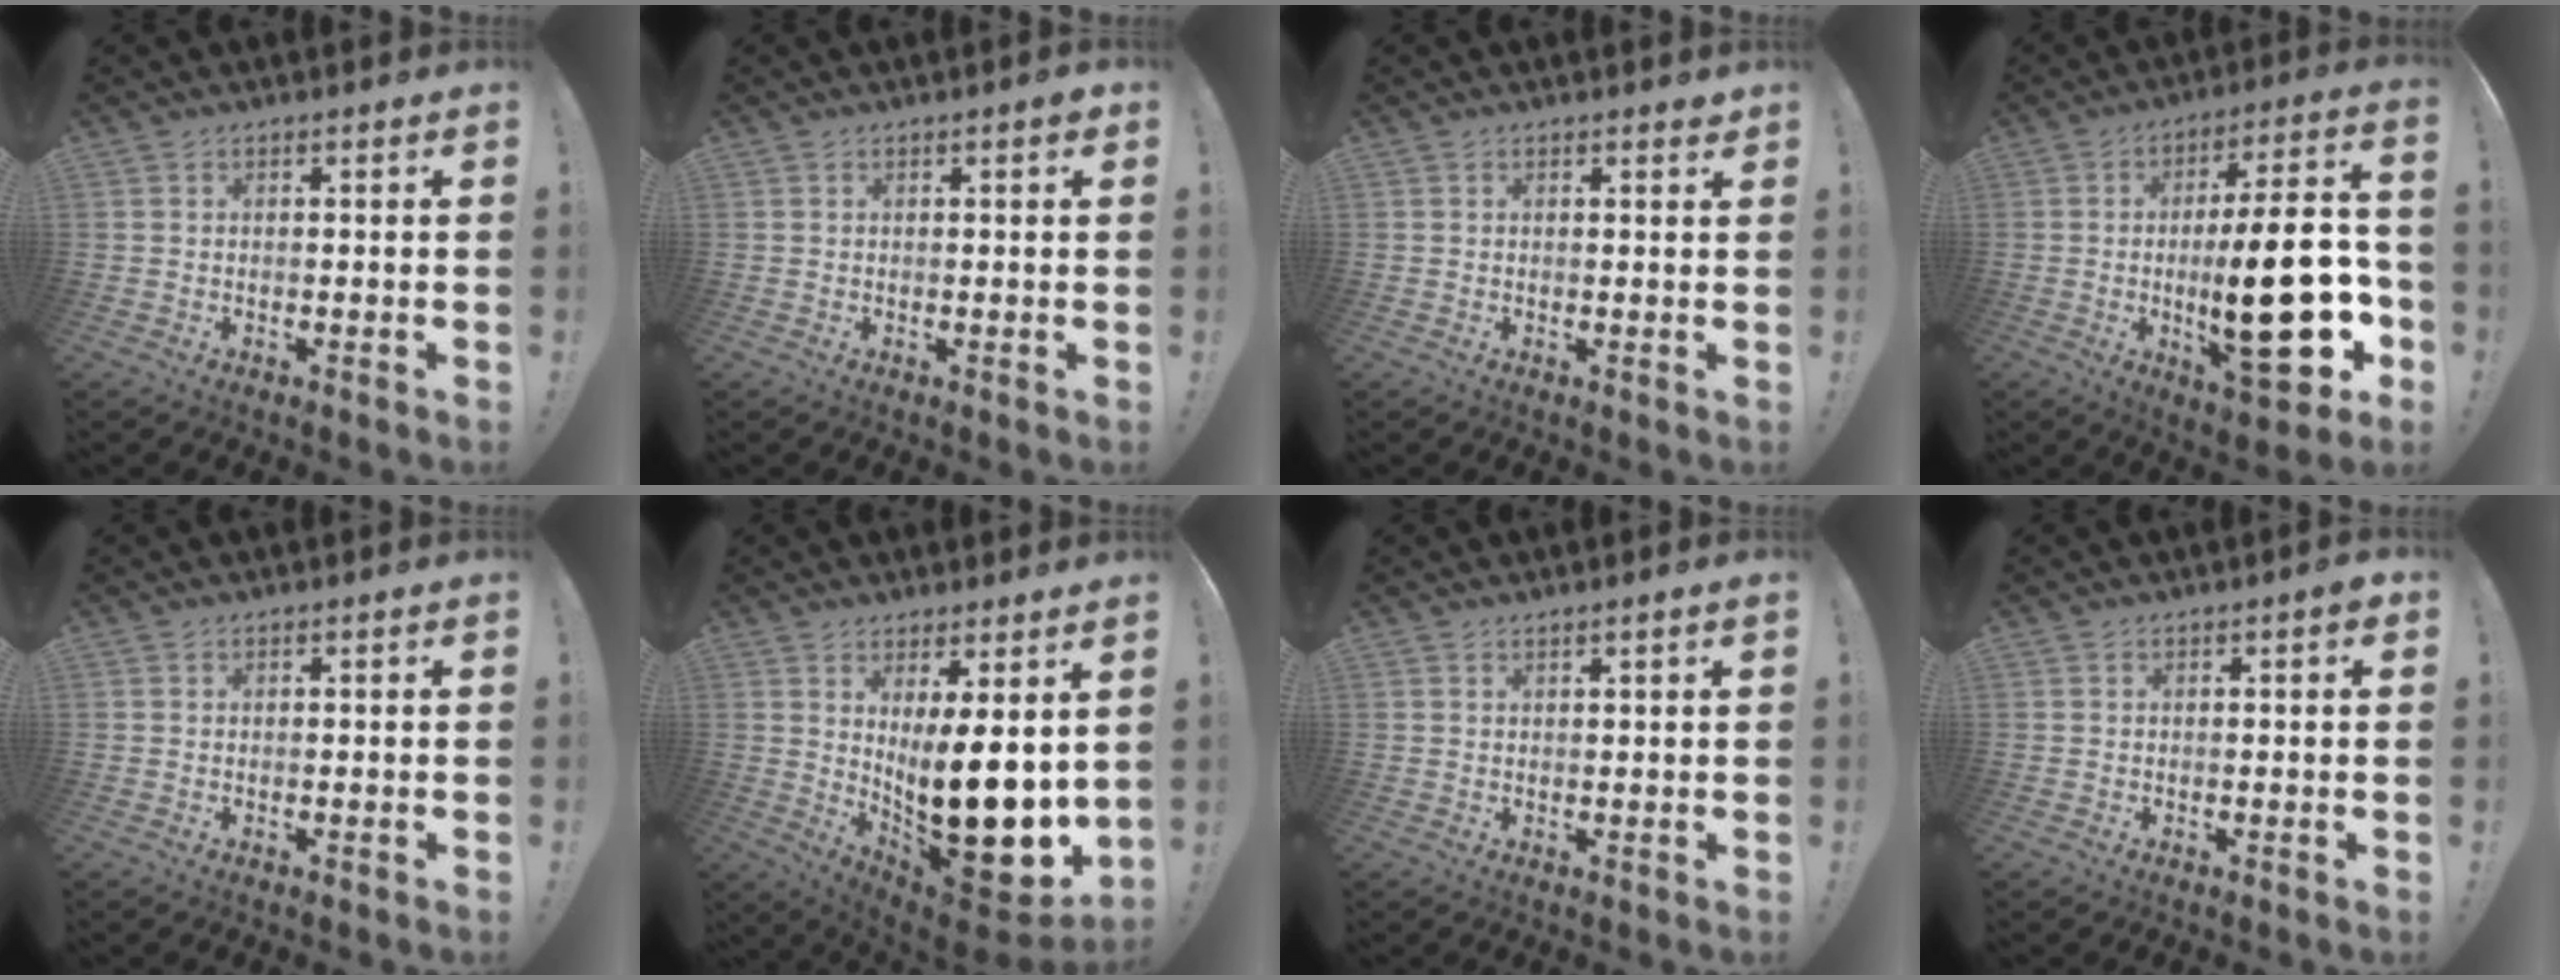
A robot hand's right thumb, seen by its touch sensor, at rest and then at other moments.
{"total": 1.0, "force": [0.4, 0.1, 0.9], "torque": [-0.005, -0.004, 0.004]}
{"total": 0.9, "force": [0.8, 0.3, 0.4], "torque": [0.013, -0.009, 0.010]}
{"total": 26.5, "force": [-4.0, 8.2, 24.9], "torque": [-0.392, 0.001, -0.059]}
{"total": 0.0}
{"total": 18.9, "force": [0.5, 5.8, 17.9], "torque": [-0.270, -0.054, 0.022]}
{"total": 1.1, "force": [0.8, -0.3, 0.8], "torque": [-0.015, -0.001, 0.012]}
{"total": 1.2, "force": [0.0, 0.2, 1.2], "torque": [-0.016, -0.001, -0.001]}